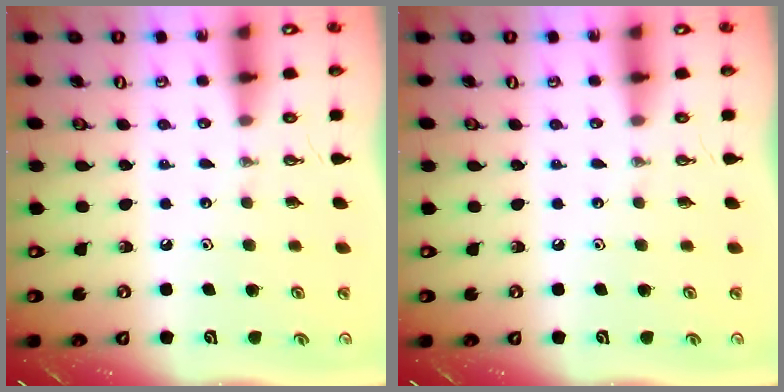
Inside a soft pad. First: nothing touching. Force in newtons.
{"total": 0.0}